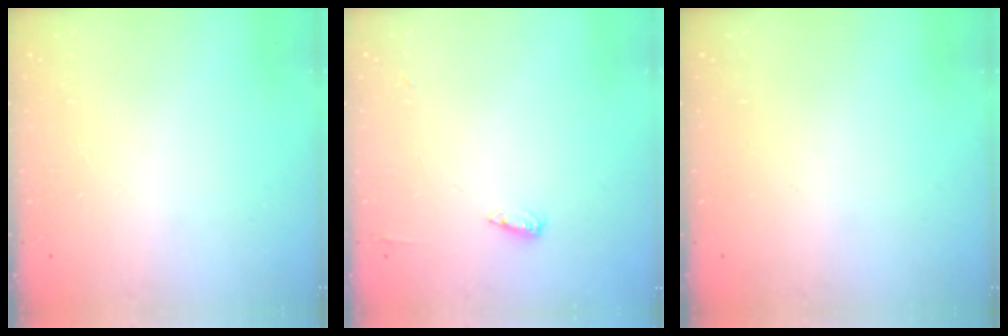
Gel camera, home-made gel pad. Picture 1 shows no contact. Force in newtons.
{"total": 4.5, "press": 4.4, "slide": 1.0}
{"total": 0.0}